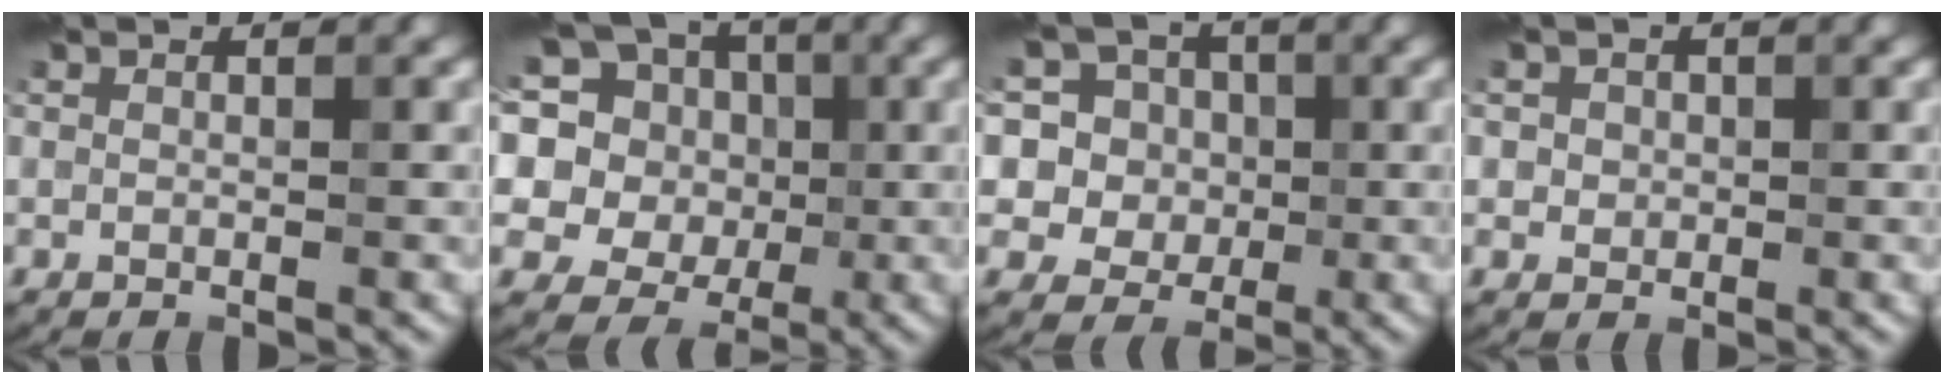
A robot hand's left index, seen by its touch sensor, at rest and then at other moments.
{"total": 17.0, "force": [7.2, 13.7, 7.1], "torque": [-0.199, 0.053, 0.115]}
{"total": 10.2, "force": [3.3, 9.0, 3.5], "torque": [-0.099, 0.032, 0.048]}
{"total": 1.6, "force": [0.3, 1.4, 0.5], "torque": [-0.007, 0.000, 0.012]}